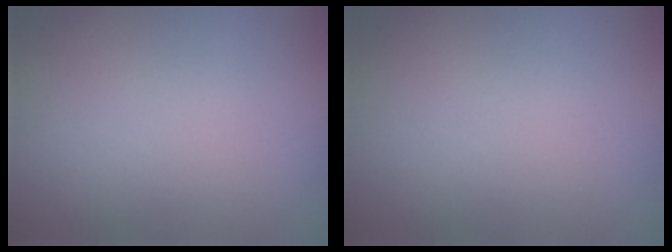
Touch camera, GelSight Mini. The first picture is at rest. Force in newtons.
{"total": 0.0}